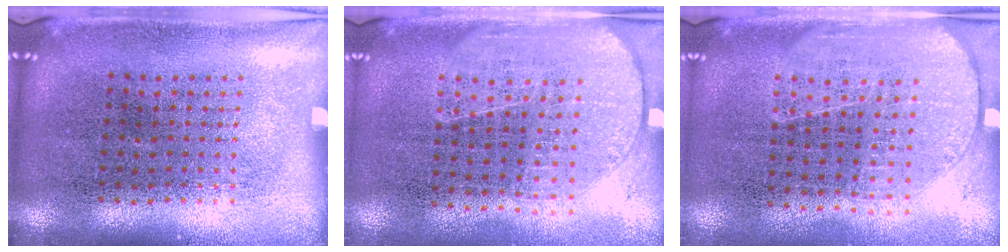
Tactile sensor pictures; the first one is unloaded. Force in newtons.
{"total": 1.9, "press": 1.5, "slide": 1.1}
{"total": 1.9, "press": 1.5, "slide": 1.1}